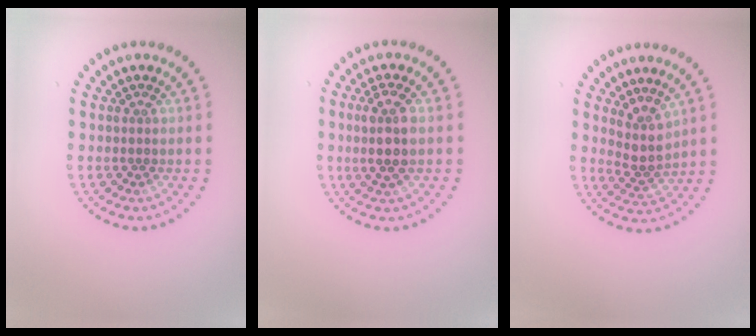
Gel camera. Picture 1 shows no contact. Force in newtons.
{"total": 3.0, "press": 2.7, "slide": 1.3}
{"total": 2.7, "press": 2.0, "slide": 1.8}